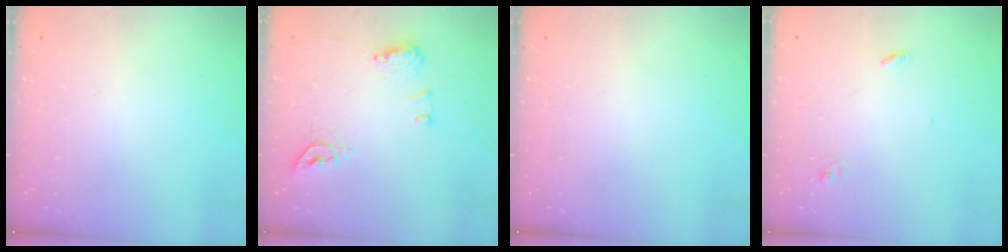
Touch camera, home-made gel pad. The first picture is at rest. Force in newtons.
{"total": 10.5, "press": 10.5, "slide": 0.7}
{"total": 0.0}
{"total": 2.8, "press": 2.8, "slide": 0.3}